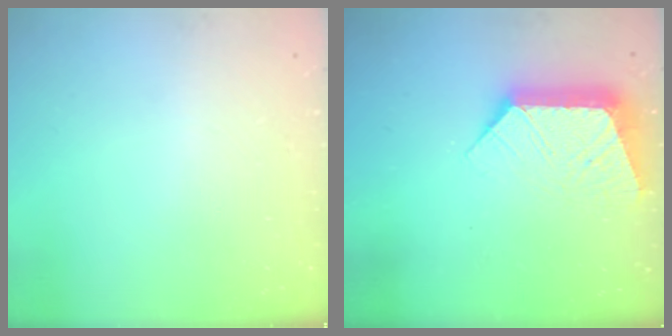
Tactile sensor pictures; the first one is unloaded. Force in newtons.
{"total": 11.2, "press": 11.1, "slide": 0.8}